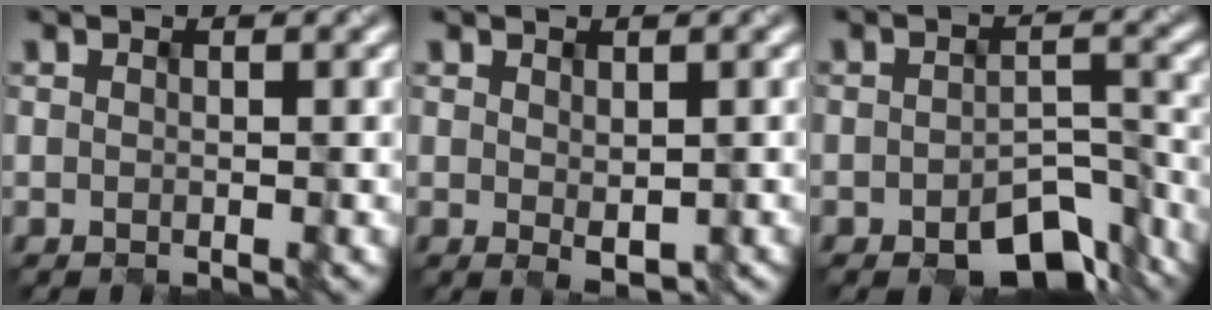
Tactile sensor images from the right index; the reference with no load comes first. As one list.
[{"total": 1.2, "force": [0.2, 0.7, 0.9], "torque": [-0.017, -0.006, 0.015]}, {"total": 5.9, "force": [-3.5, 3.1, 3.6], "torque": [-0.055, -0.015, -0.043]}]